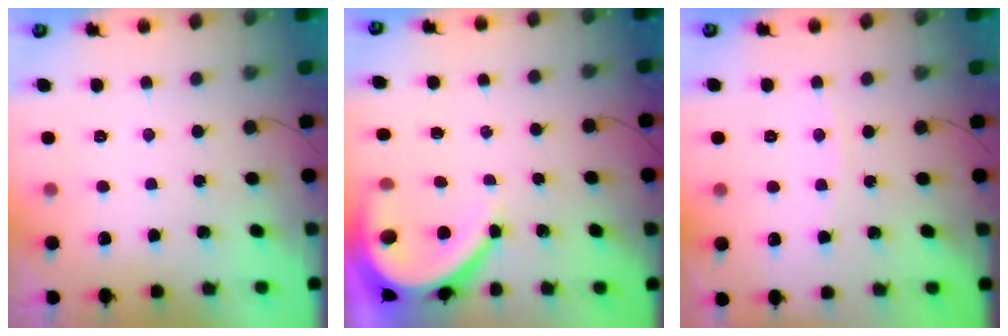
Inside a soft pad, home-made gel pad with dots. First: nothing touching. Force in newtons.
{"total": 8.3, "press": 8.2, "slide": 1.1}
{"total": 2.7, "press": 2.7, "slide": 0.5}